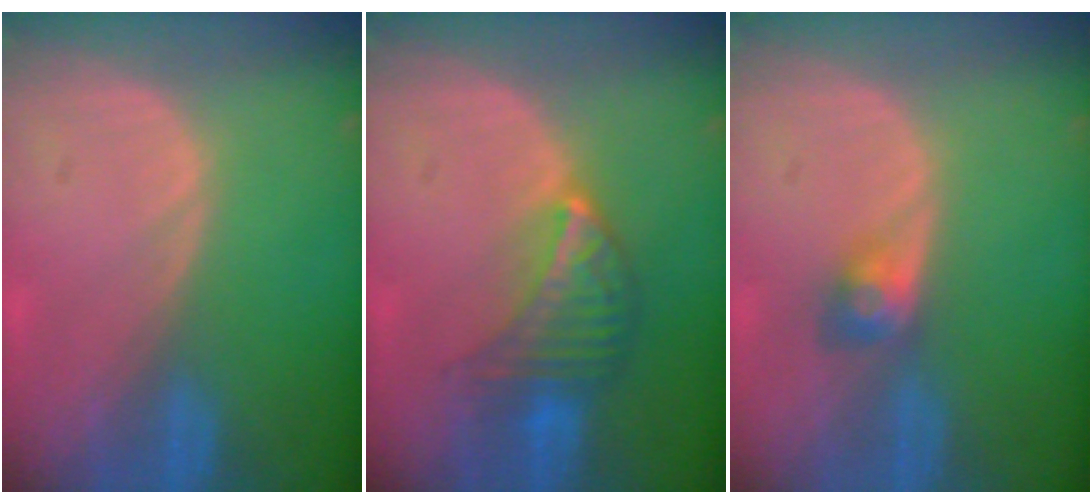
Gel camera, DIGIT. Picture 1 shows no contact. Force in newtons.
{"total": 7.1, "press": 6.5, "slide": 3.0}
{"total": 3.0, "press": 2.6, "slide": 1.5}